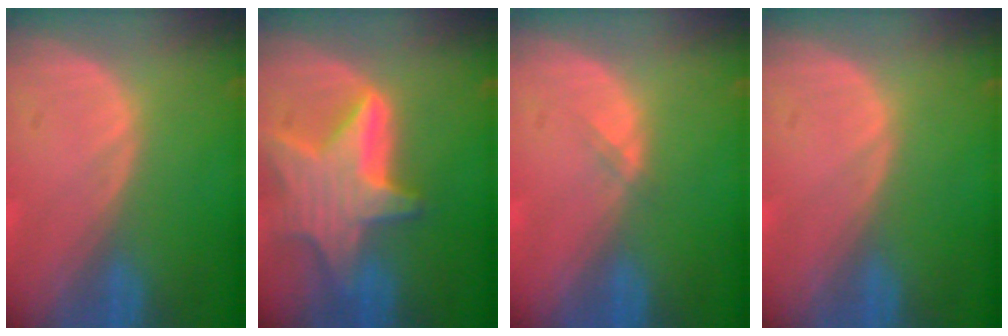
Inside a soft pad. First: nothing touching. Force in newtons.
{"total": 9.5, "press": 9.5, "slide": 0.7}
{"total": 1.1, "press": 0.8, "slide": 0.7}
{"total": 0.0}